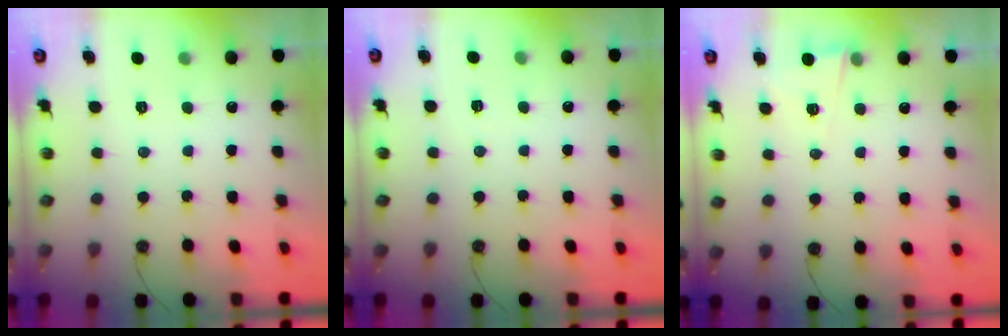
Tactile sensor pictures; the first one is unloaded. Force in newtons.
{"total": 2.2, "press": 1.9, "slide": 1.1}
{"total": 2.9, "press": 2.7, "slide": 1.1}